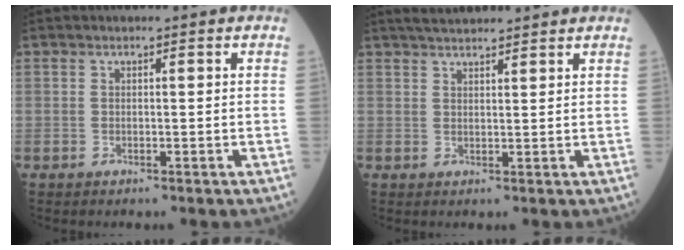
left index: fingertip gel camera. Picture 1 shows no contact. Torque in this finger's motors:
{"motor_torque": [1.04, -1.10, 0.13, 0.06]}